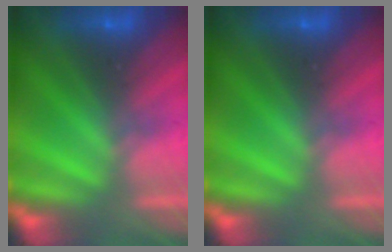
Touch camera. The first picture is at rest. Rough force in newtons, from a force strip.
{"total": 0.0}